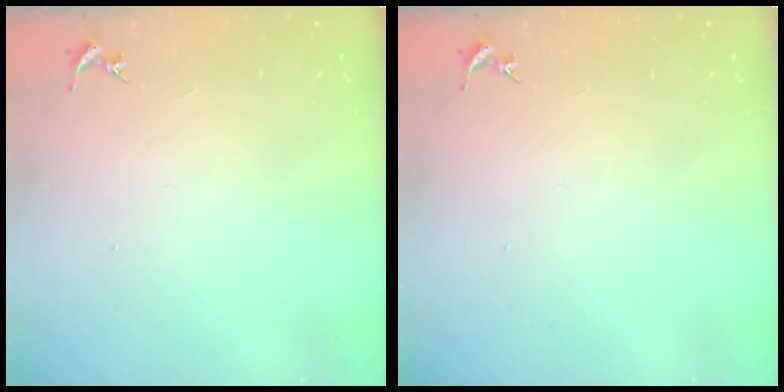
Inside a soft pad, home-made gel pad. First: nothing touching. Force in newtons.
{"total": 0.0}